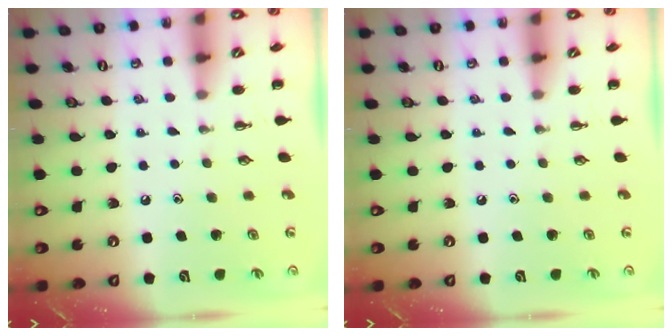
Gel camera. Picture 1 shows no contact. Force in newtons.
{"total": 0.0}